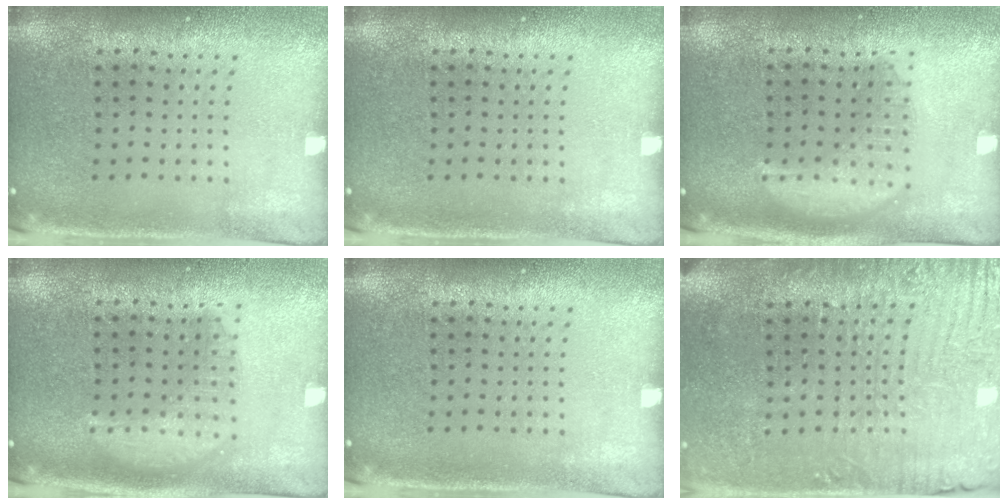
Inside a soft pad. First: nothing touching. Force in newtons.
{"total": 0.0}
{"total": 3.1, "press": 3.1, "slide": 0.3}
{"total": 1.4, "press": 1.4, "slide": 0.2}
{"total": 0.0}
{"total": 3.8, "press": 3.6, "slide": 1.2}